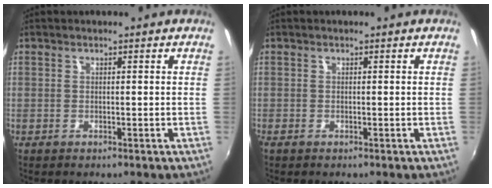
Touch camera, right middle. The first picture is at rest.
{"total": 0.5, "force": [-0.4, 0.3, 0.2], "torque": [-0.005, -0.004, -0.009]}